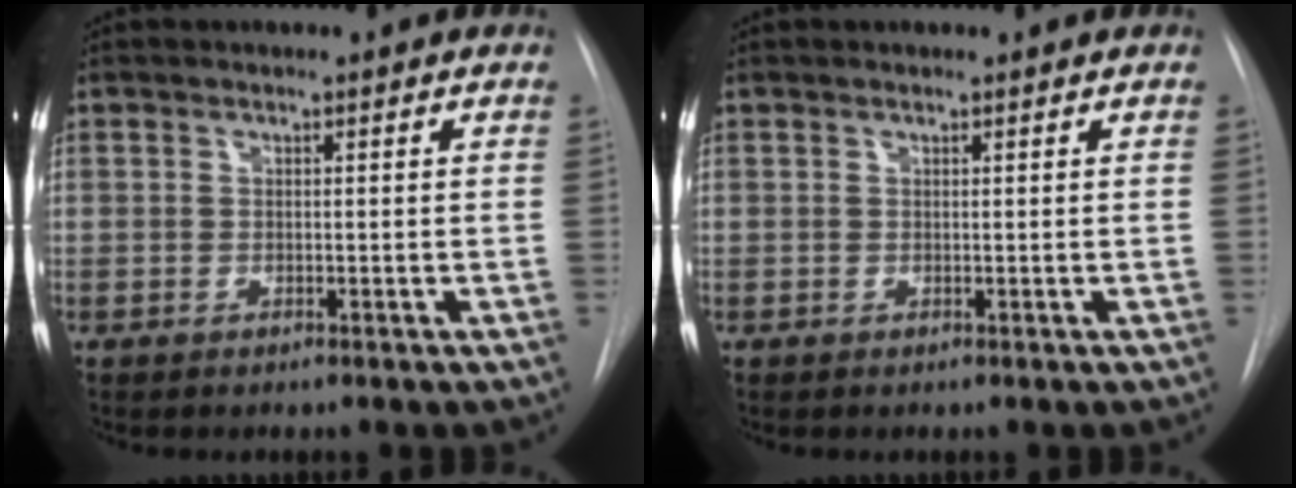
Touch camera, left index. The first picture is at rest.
{"total": 0.5, "force": [0.5, 0.0, 0.0], "torque": [-0.005, 0.001, 0.007]}